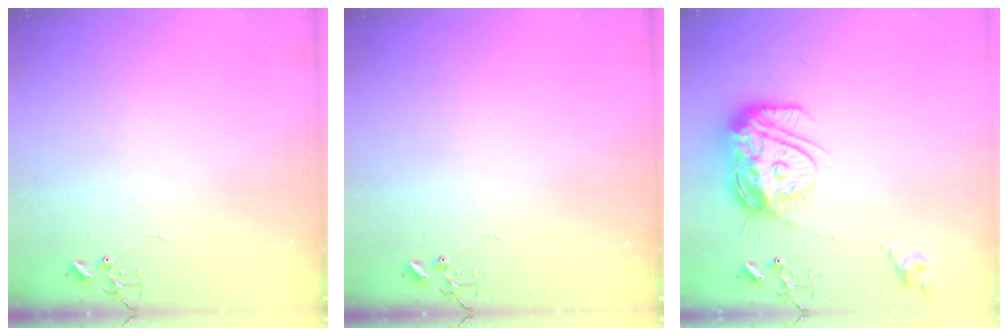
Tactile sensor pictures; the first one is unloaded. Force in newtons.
{"total": 0.0}
{"total": 15.2, "press": 15.1, "slide": 1.5}